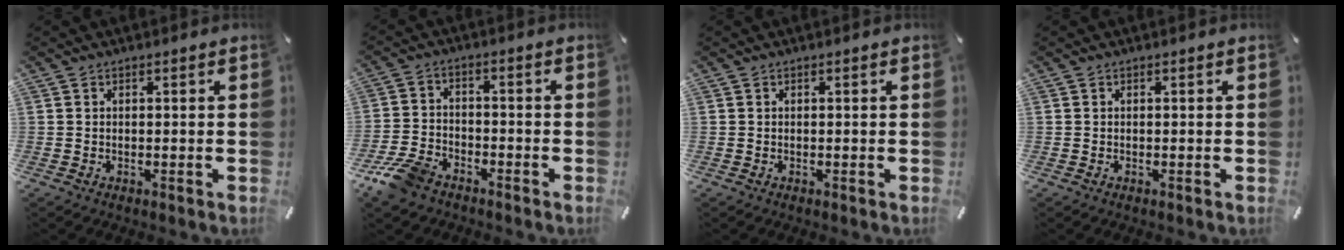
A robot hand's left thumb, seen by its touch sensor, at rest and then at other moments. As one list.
[{"total": 8.4, "force": [-6.2, 4.4, 3.6], "torque": [-0.080, 0.027, -0.120]}, {"total": 0.0}, {"total": 0.0}]